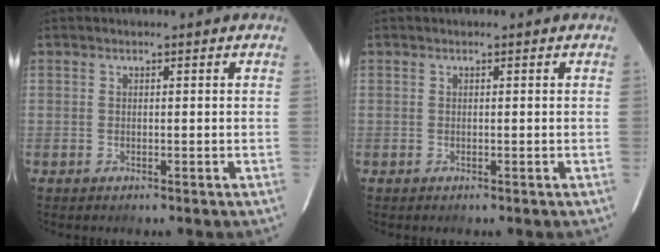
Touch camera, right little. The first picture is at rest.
{"total": 0.0}